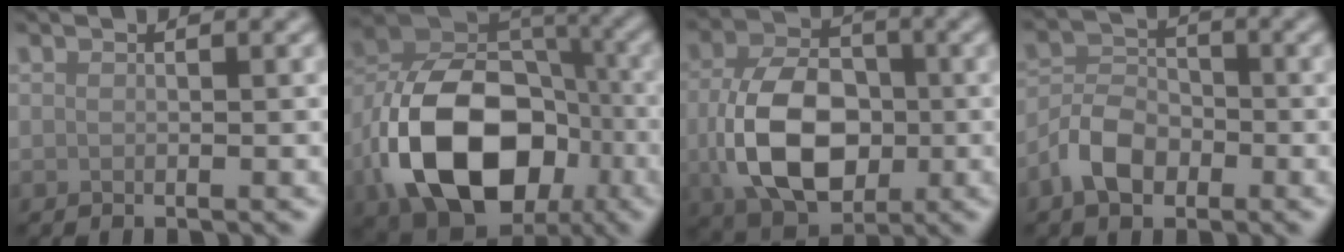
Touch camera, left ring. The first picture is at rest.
{"total": 14.4, "force": [-5.1, 9.7, 9.4], "torque": [-0.167, -0.003, -0.105]}
{"total": 9.6, "force": [-1.2, 6.5, 7.0], "torque": [-0.149, -0.008, -0.021]}
{"total": 4.4, "force": [-2.3, 2.9, 2.5], "torque": [-0.046, 0.006, -0.051]}